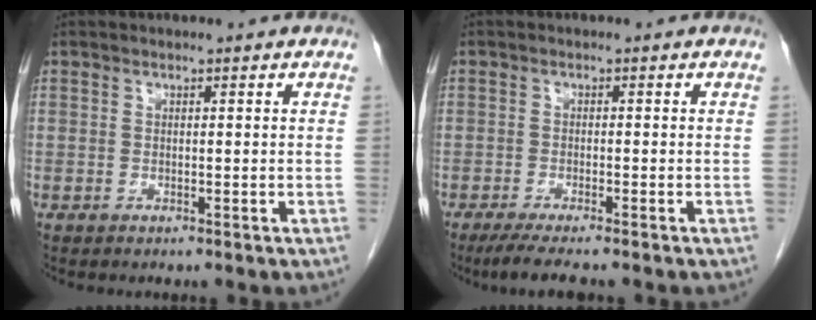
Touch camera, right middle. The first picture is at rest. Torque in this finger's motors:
{"motor_torque": [0.30, -0.23, 0.02, 0.01]}